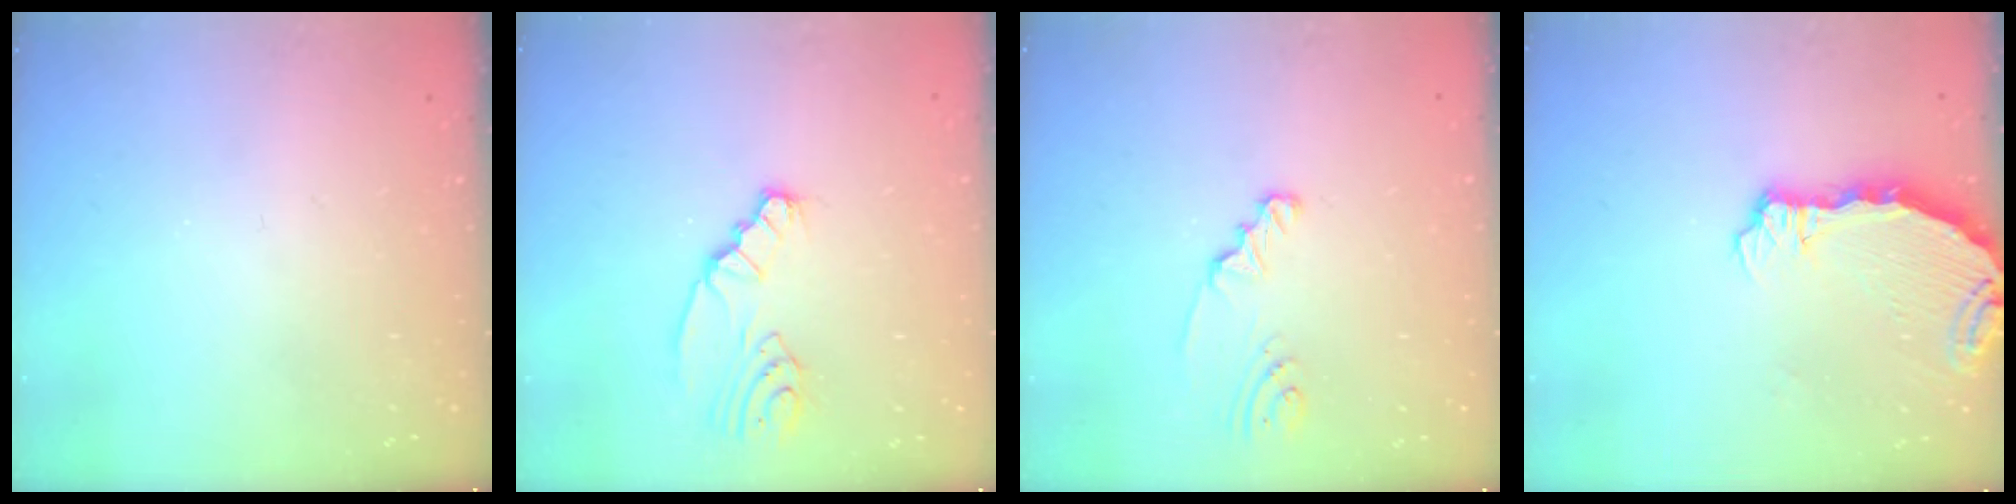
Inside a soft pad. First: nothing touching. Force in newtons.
{"total": 2.8, "press": 2.8, "slide": 0.3}
{"total": 2.3, "press": 2.3, "slide": 0.3}
{"total": 6.7, "press": 5.9, "slide": 3.2}